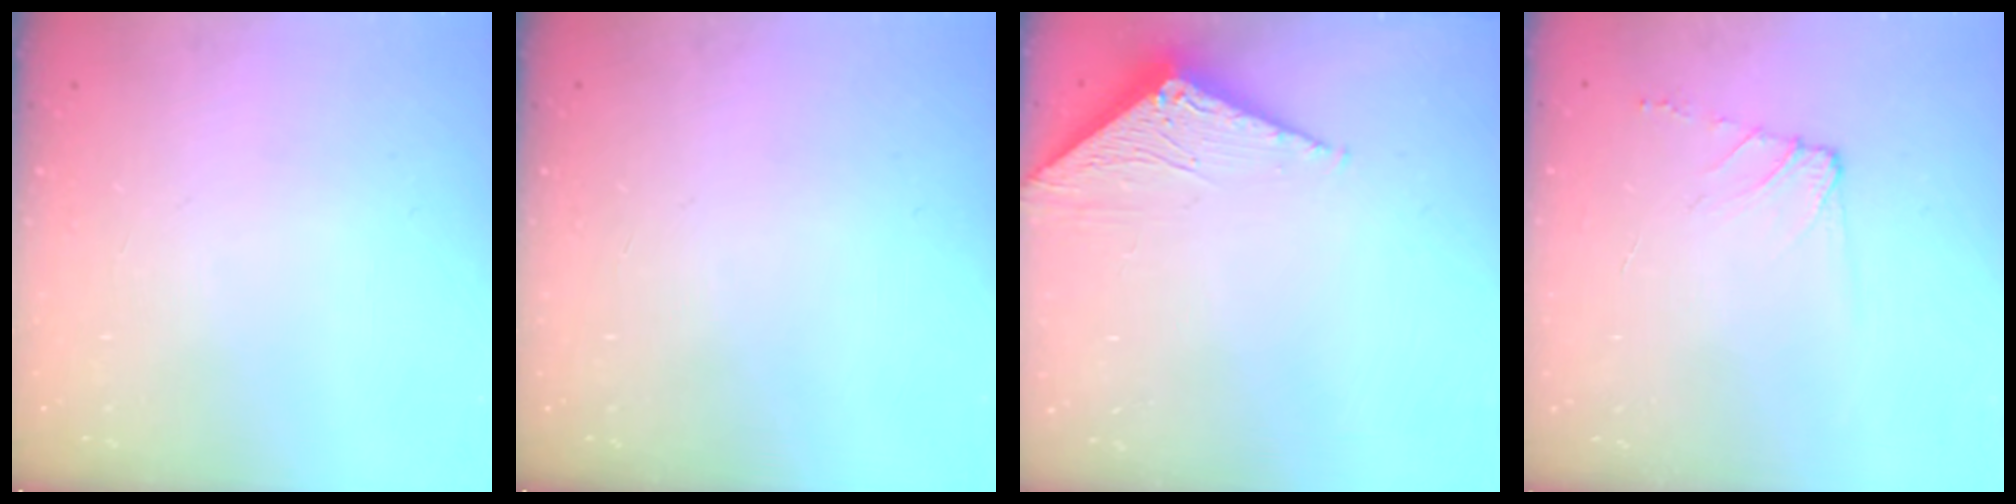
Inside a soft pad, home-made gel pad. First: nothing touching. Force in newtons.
{"total": 0.0}
{"total": 3.1, "press": 3.1, "slide": 0.2}
{"total": 7.0, "press": 6.9, "slide": 1.0}